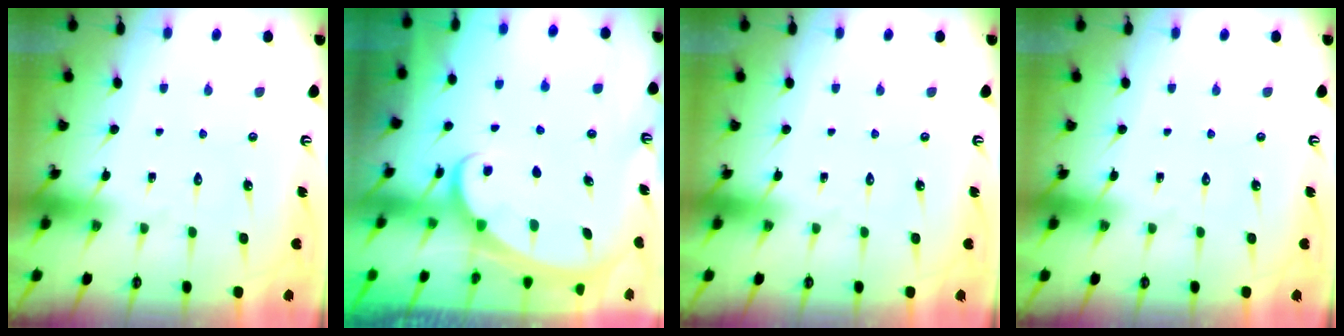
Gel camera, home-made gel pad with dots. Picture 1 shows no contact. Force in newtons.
{"total": 2.0, "press": 2.0, "slide": 0.3}
{"total": 0.0}
{"total": 0.0}